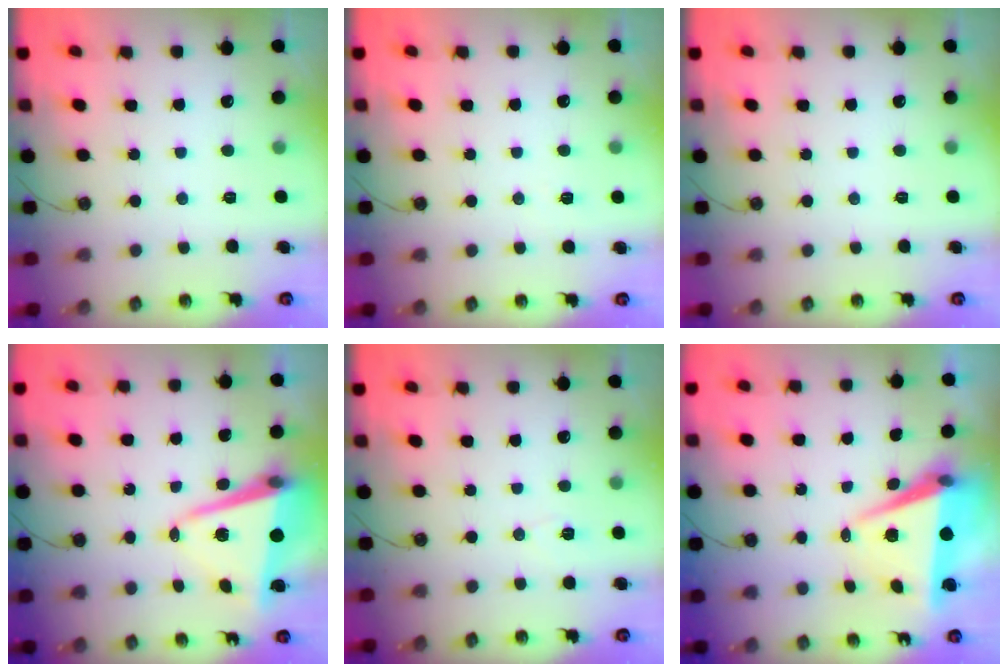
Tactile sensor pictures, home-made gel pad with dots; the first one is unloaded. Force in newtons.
{"total": 3.9, "press": 3.6, "slide": 1.6}
{"total": 0.0}
{"total": 10.6, "press": 10.4, "slide": 1.9}
{"total": 4.7, "press": 4.5, "slide": 1.6}
{"total": 7.5, "press": 6.2, "slide": 4.2}